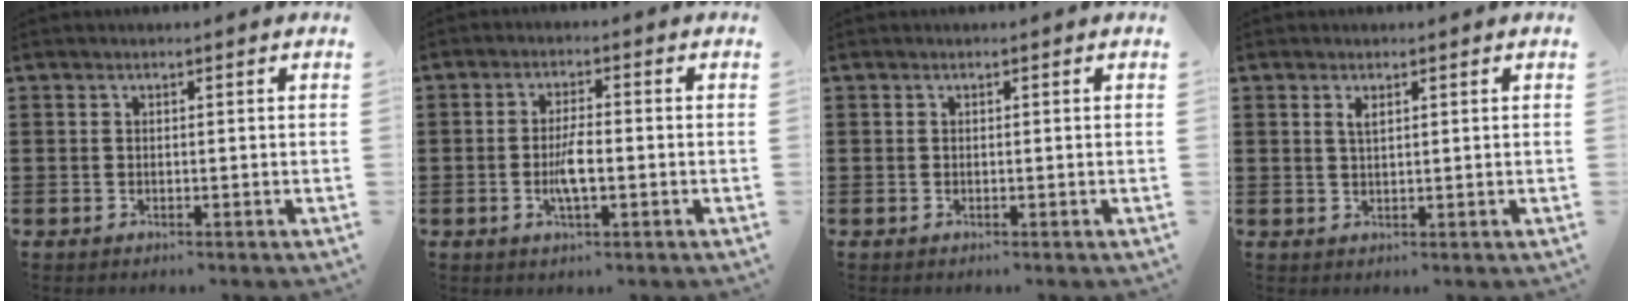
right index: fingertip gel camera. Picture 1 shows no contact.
{"total": 4.4, "force": [-1.0, 1.2, 4.1], "torque": [-0.093, -0.004, -0.025]}
{"total": 0.0}
{"total": 1.5, "force": [0.7, 0.6, 1.2], "torque": [-0.024, 0.004, 0.012]}